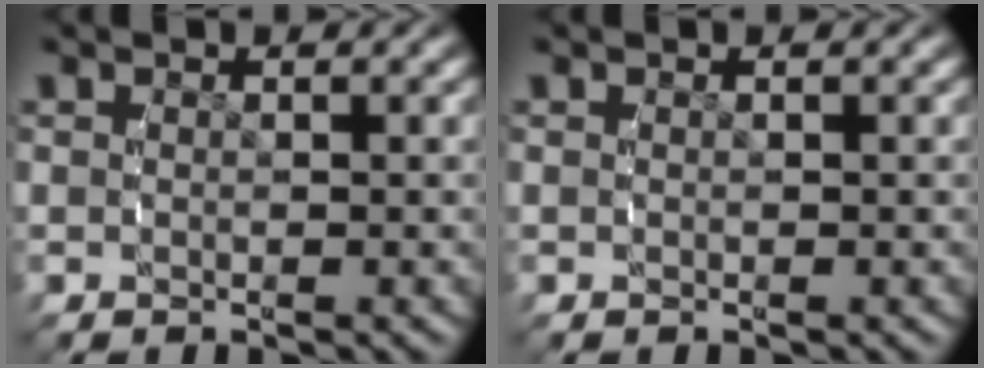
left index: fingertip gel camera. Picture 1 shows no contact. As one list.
[{"total": 0.0}]